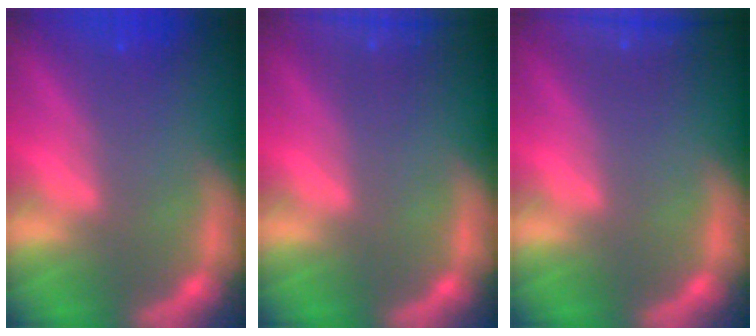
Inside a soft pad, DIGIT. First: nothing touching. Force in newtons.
{"total": 10.1}
{"total": 9.5}